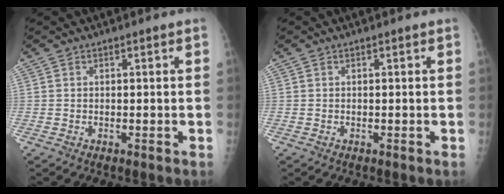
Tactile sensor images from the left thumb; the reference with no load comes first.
{"total": 0.0}